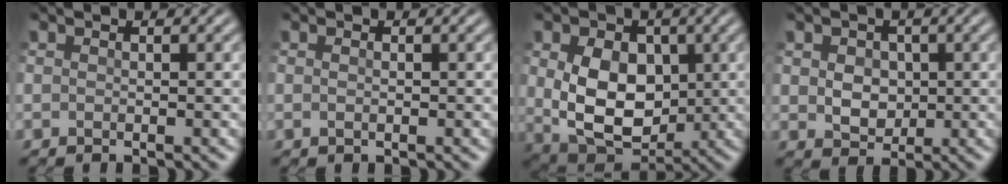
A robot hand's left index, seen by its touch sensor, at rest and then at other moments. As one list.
[{"total": 0.6, "force": [0.0, 0.2, 0.6], "torque": [-0.012, -0.002, 0.001]}, {"total": 8.6, "force": [0.7, 6.2, 5.9], "torque": [-0.117, -0.017, 0.020]}, {"total": 3.2, "force": [0.5, 2.6, 1.9], "torque": [-0.037, 0.000, 0.004]}]